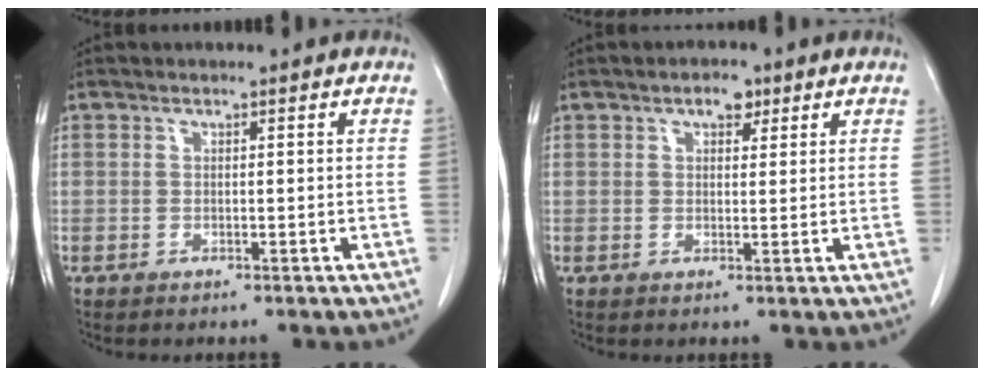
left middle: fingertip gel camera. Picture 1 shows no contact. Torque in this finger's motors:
{"motor_torque": [0.28, -0.15, -0.01, 0.01]}